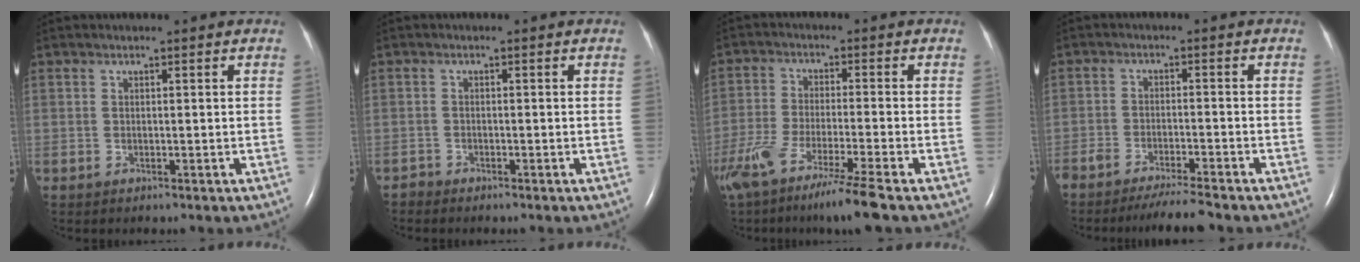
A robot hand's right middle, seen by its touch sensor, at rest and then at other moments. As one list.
[{"total": 1.0, "force": [-0.9, 0.1, -0.4], "torque": [0.008, -0.003, -0.021]}, {"total": 12.6, "force": [-9.1, -1.0, 8.7], "torque": [-0.165, -0.046, -0.155]}, {"total": 6.7, "force": [-6.0, -0.1, 3.0], "torque": [-0.043, -0.018, -0.099]}]